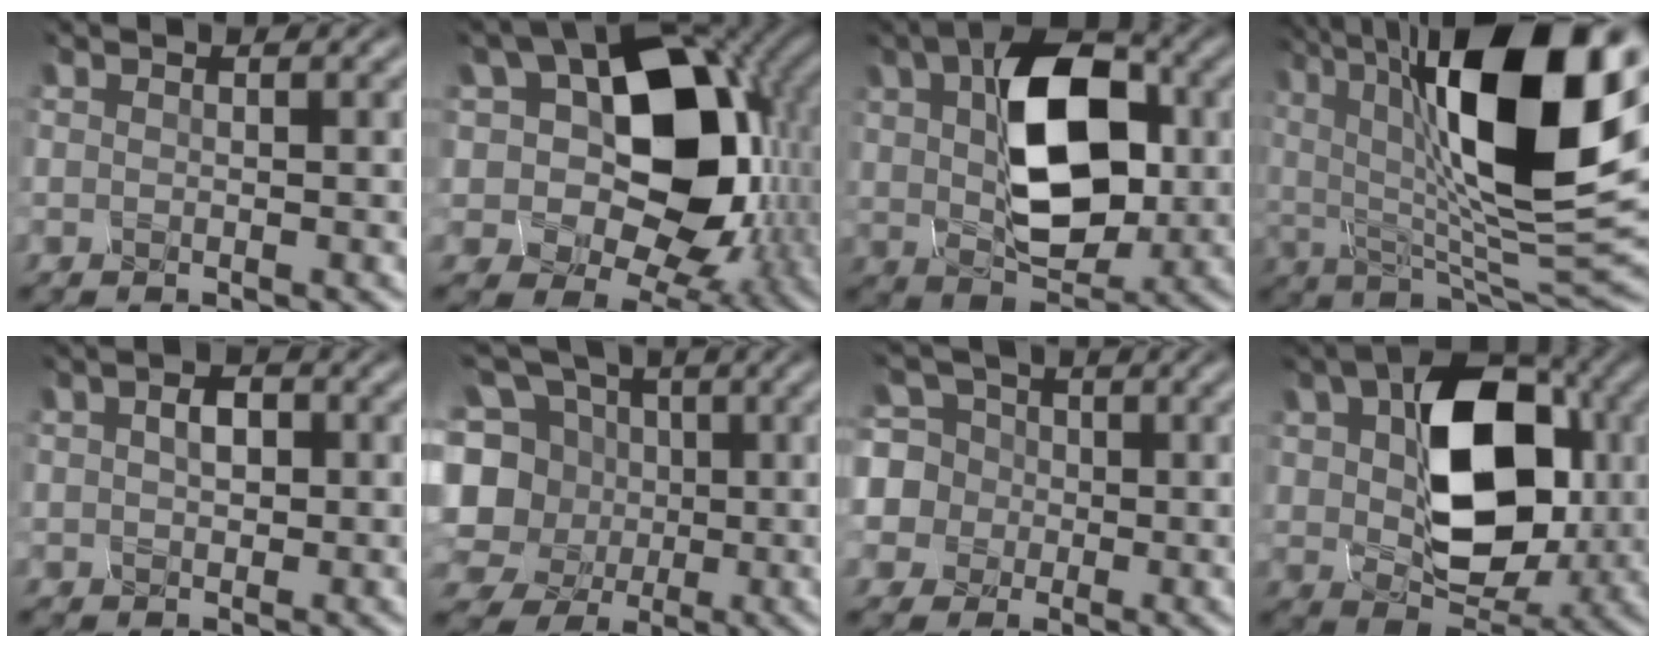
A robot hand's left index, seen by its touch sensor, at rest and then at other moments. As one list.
[{"total": 14.5, "force": [1.3, 9.5, 10.9], "torque": [-0.138, 0.008, 0.014]}, {"total": 10.7, "force": [1.2, 6.3, 8.6], "torque": [-0.142, 0.007, 0.018]}, {"total": 16.2, "force": [5.0, 6.3, 14.1], "torque": [-0.227, 0.002, 0.074]}, {"total": 2.4, "force": [0.0, 1.7, 1.7], "torque": [-0.033, 0.004, -0.004]}, {"total": 12.4, "force": [-1.2, 11.1, 5.4], "torque": [-0.153, 0.031, -0.044]}, {"total": 8.8, "force": [2.0, 8.0, 3.1], "torque": [-0.080, 0.037, 0.017]}, {"total": 11.7, "force": [1.2, 7.6, 8.8], "torque": [-0.148, 0.001, 0.020]}]